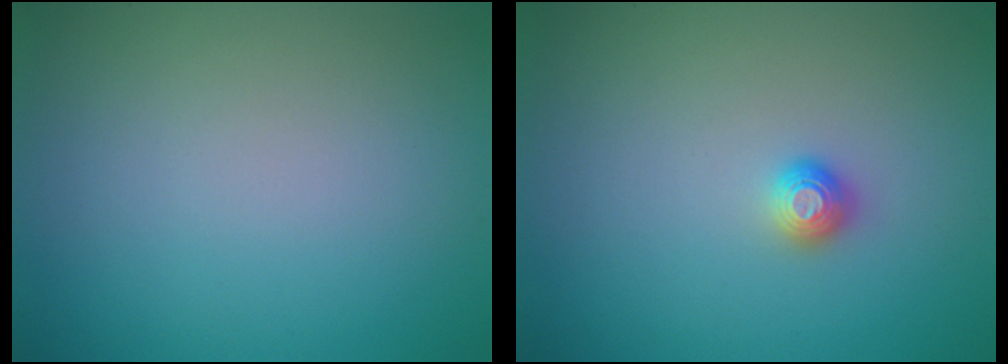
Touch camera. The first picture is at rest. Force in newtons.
{"total": 1.1, "press": 1.0, "slide": 0.4}